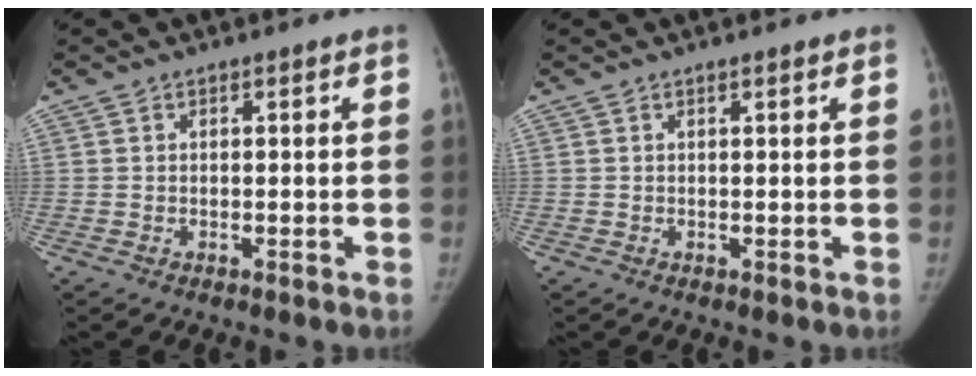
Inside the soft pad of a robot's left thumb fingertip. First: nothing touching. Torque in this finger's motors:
{"motor_torque": [-0.10, -0.11, -0.35, 0.17, -0.03]}